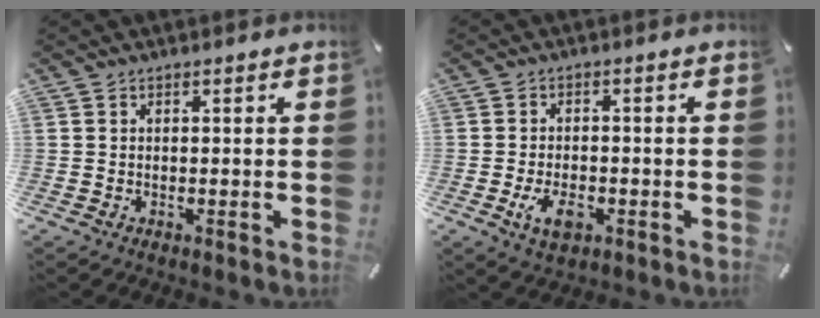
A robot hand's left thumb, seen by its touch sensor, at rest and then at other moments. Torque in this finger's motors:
{"motor_torque": [-0.12, 1.22, 0.27, -0.15, 0.03]}